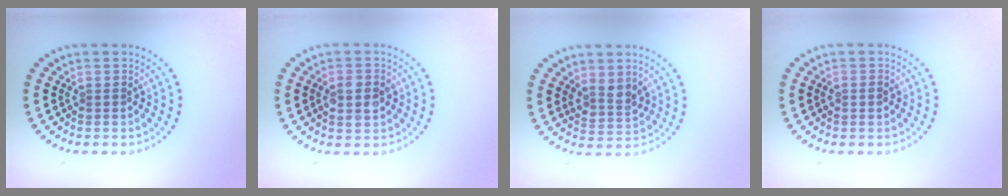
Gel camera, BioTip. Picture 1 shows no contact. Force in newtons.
{"total": 2.8, "press": 2.8, "slide": 0.1}
{"total": 2.0, "press": 1.8, "slide": 1.0}
{"total": 1.0, "press": 1.0, "slide": 0.2}